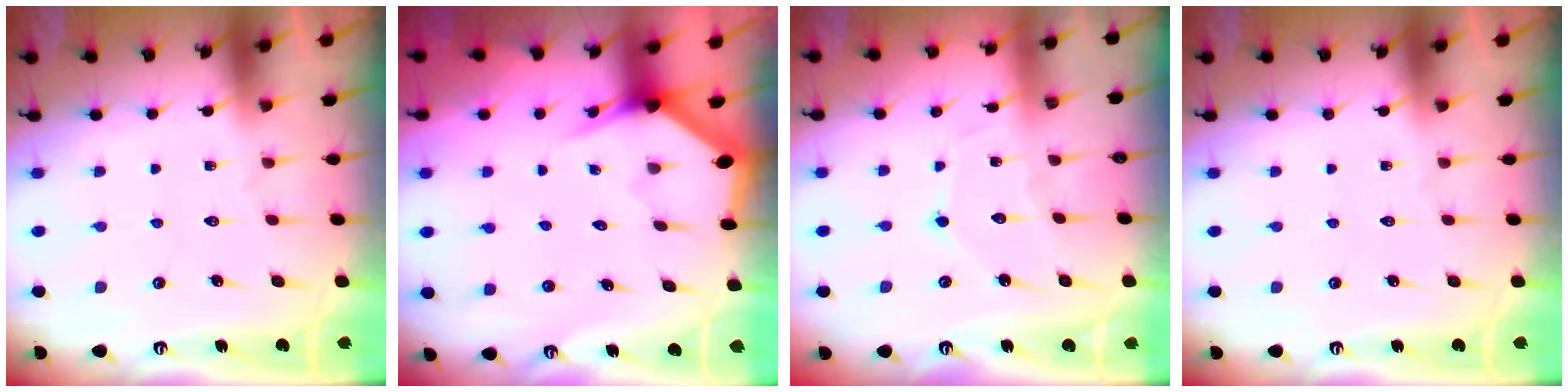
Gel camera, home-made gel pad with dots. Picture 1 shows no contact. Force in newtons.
{"total": 3.0, "press": 3.0, "slide": 0.0}
{"total": 5.9, "press": 5.9, "slide": 0.5}
{"total": 0.0}